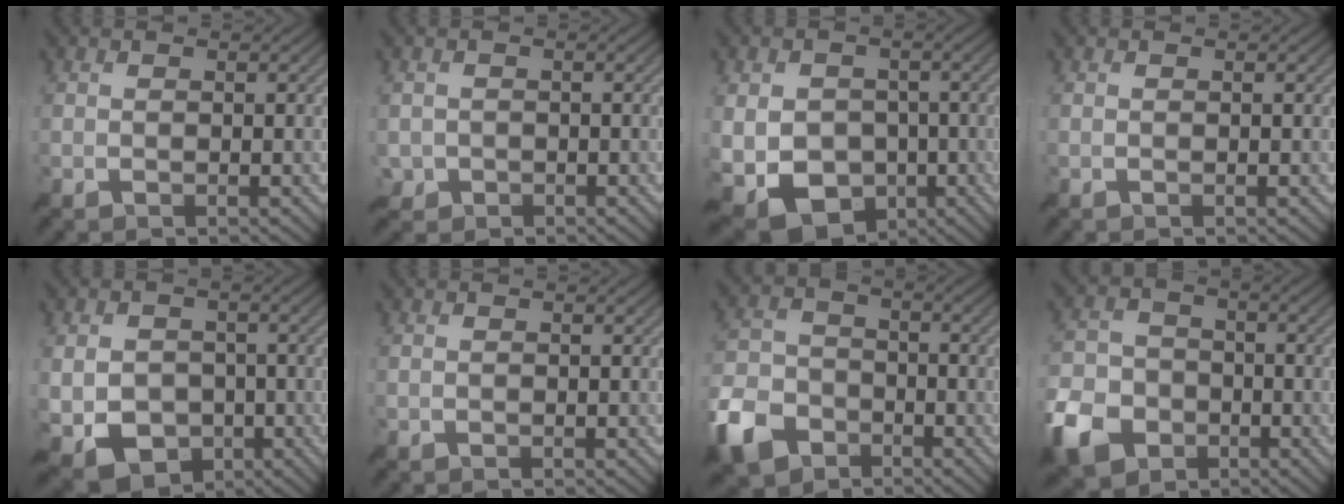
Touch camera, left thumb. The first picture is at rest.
{"total": 2.1, "force": [-0.7, 1.9, 0.0], "torque": [0.003, -0.009, -0.018]}
{"total": 9.8, "force": [-2.4, 7.7, 5.6], "torque": [-0.129, -0.034, -0.035]}
{"total": 0.0}
{"total": 7.2, "force": [-1.9, 5.8, 4.0], "torque": [-0.097, -0.025, -0.029]}
{"total": 0.0}
{"total": 9.3, "force": [-5.7, 5.9, 4.3], "torque": [-0.114, -0.013, -0.132]}
{"total": 9.4, "force": [-5.0, 6.7, 4.3], "torque": [-0.114, -0.017, -0.113]}